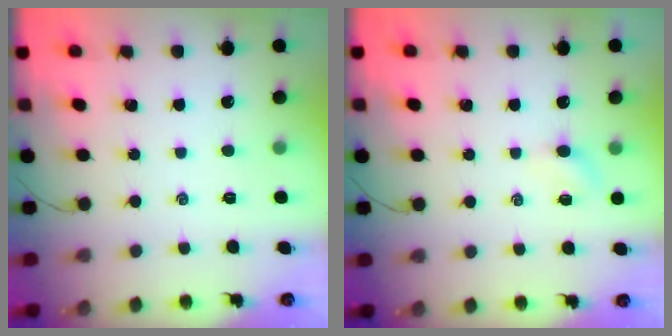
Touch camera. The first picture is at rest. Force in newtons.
{"total": 2.3, "press": 2.2, "slide": 0.7}